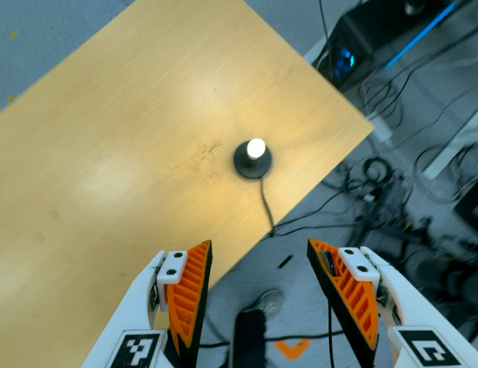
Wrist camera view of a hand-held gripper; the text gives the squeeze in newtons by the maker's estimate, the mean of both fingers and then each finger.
{"total": 0.0}